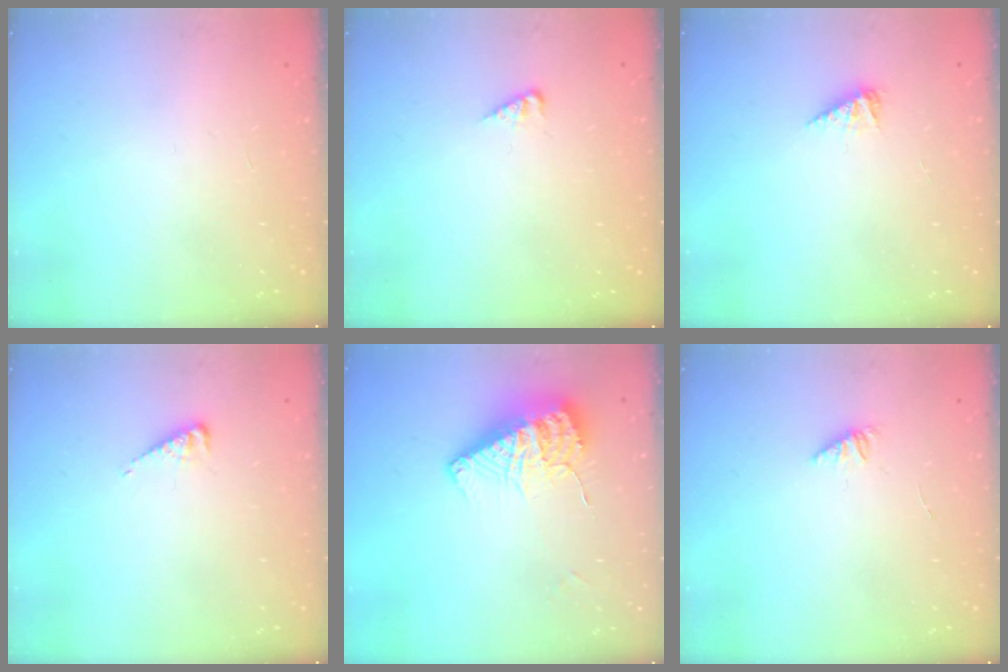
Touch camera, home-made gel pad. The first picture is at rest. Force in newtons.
{"total": 2.9, "press": 2.9, "slide": 0.4}
{"total": 2.5, "press": 2.5, "slide": 0.4}
{"total": 3.7, "press": 3.6, "slide": 0.5}
{"total": 12.1, "press": 12.0, "slide": 1.3}
{"total": 1.2, "press": 1.1, "slide": 0.3}